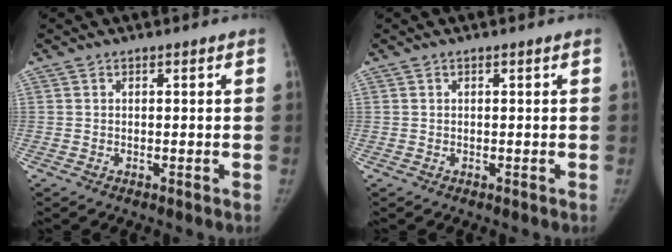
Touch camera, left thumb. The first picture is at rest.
{"total": 0.0}